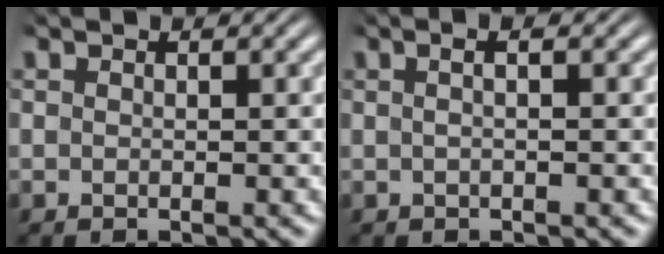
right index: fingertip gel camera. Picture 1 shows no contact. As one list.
[{"total": 1.7, "force": [0.2, 0.3, 1.7], "torque": [-0.020, 0.010, -0.003]}]